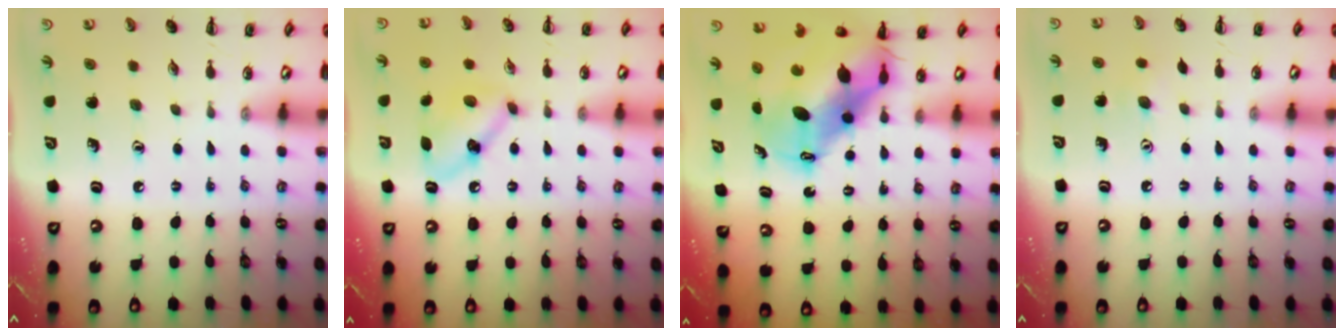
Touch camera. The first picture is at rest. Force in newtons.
{"total": 7.2, "press": 7.0, "slide": 1.7}
{"total": 12.0, "press": 11.6, "slide": 2.8}
{"total": 2.9, "press": 2.8, "slide": 0.7}